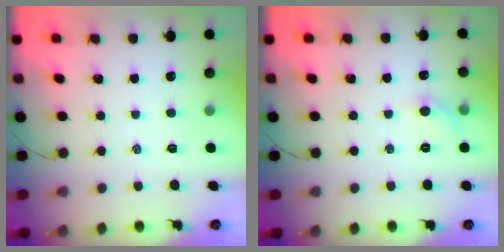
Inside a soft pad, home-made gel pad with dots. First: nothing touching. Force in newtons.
{"total": 5.4, "press": 5.0, "slide": 2.0}